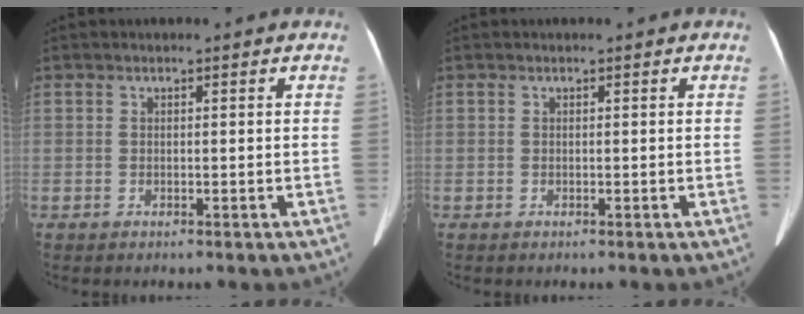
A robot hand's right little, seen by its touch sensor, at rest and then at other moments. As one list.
[{"total": 0.0}]